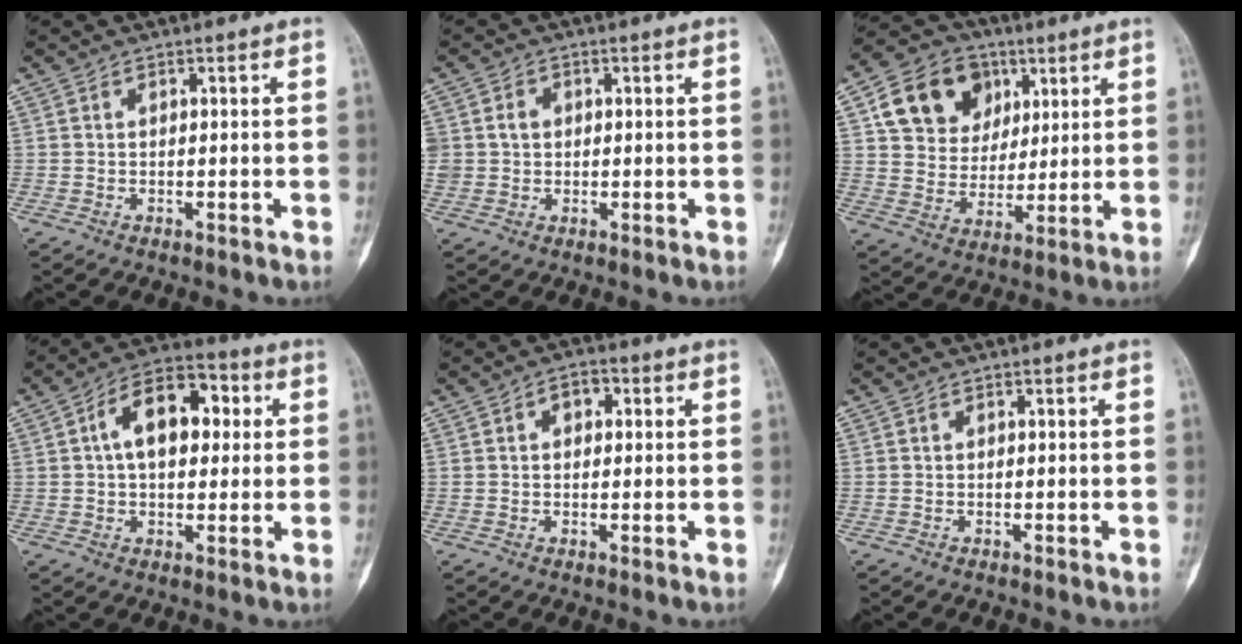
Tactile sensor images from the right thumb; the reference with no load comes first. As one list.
[{"total": 4.1, "force": [0.6, 3.7, 1.8], "torque": [-0.022, 0.003, 0.014]}, {"total": 14.7, "force": [6.0, 11.7, 6.4], "torque": [-0.074, -0.009, 0.105]}, {"total": 13.7, "force": [2.7, 8.2, 10.6], "torque": [-0.143, 0.025, 0.034]}, {"total": 4.0, "force": [1.1, 2.8, 2.7], "torque": [-0.025, 0.010, 0.011]}, {"total": 0.0}]